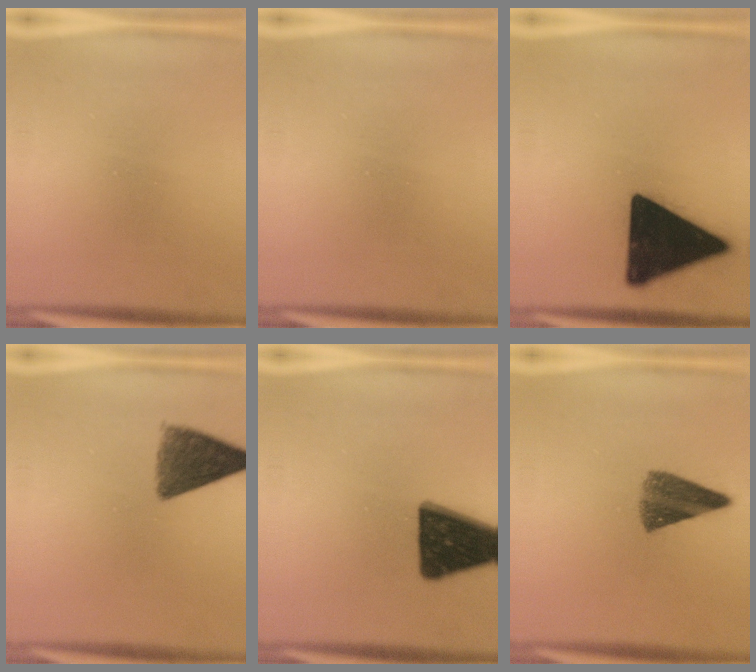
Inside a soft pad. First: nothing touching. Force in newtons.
{"total": 0.0}
{"total": 19.0}
{"total": 8.8}
{"total": 16.7}
{"total": 7.6}